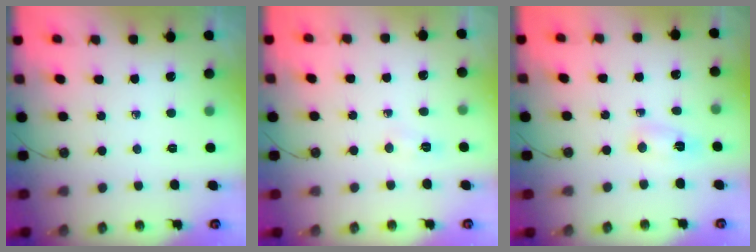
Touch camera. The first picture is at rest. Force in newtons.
{"total": 3.6, "press": 3.6, "slide": 0.5}
{"total": 2.6, "press": 2.3, "slide": 1.1}